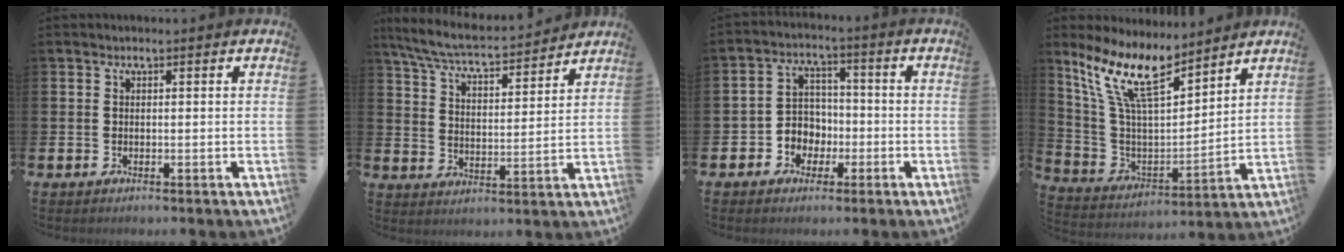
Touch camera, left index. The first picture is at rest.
{"total": 6.7, "force": [6.2, 0.8, 2.3], "torque": [-0.074, -0.043, 0.107]}
{"total": 4.5, "force": [-1.2, 4.1, 1.0], "torque": [-0.043, 0.006, -0.030]}
{"total": 12.1, "force": [9.4, 3.7, 6.8], "torque": [-0.172, -0.040, 0.170]}